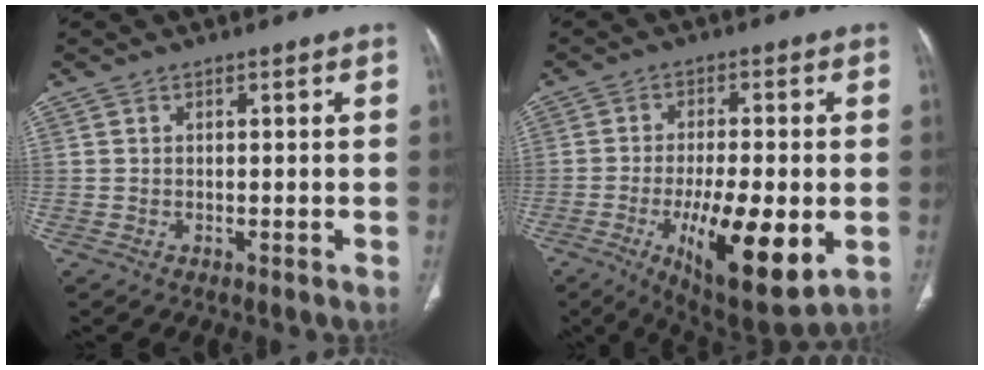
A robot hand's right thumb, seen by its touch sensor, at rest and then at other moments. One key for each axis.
{"total": 17.2, "fx": -4.9, "fy": 5.7, "fz": 15.5, "tx": -0.248, "ty": -0.014, "tz": -0.065}